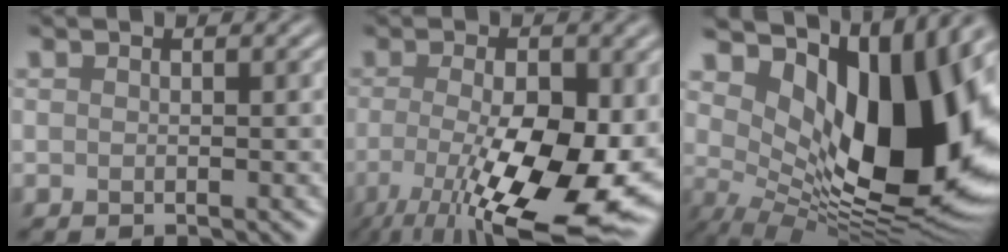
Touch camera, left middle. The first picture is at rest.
{"total": 14.9, "force": [-4.6, 5.5, 13.0], "torque": [-0.206, -0.032, -0.065]}
{"total": 14.2, "force": [3.8, 7.2, 11.6], "torque": [-0.161, -0.023, 0.076]}